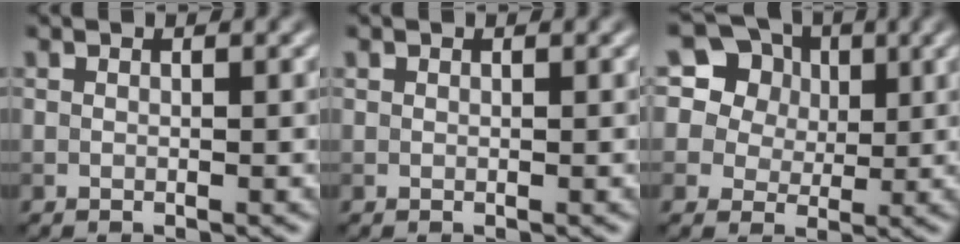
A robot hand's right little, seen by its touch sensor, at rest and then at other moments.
{"total": 0.0}
{"total": 12.4, "force": [6.6, 9.4, 4.8], "torque": [-0.135, 0.043, 0.110]}